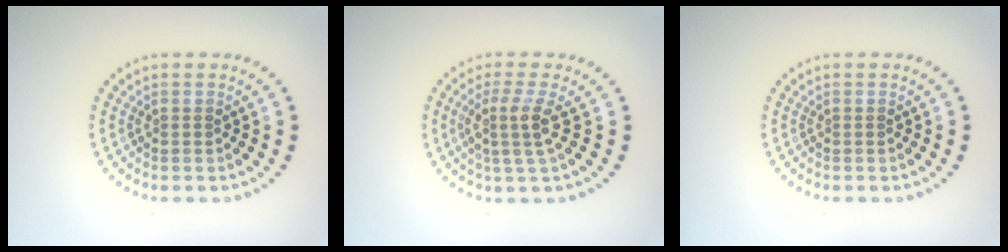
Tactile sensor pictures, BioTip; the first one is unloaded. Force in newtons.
{"total": 2.7, "press": 2.2, "slide": 1.7}
{"total": 0.0}